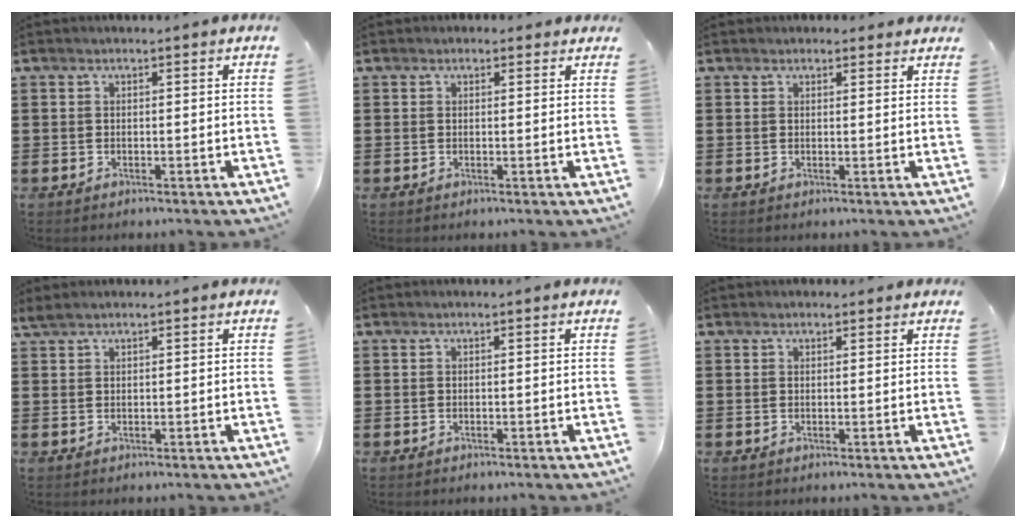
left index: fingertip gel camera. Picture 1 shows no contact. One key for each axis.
{"total": 0.9, "fx": 0.5, "fy": 0.7, "fz": 0.3, "tx": -0.008, "ty": 0.007, "tz": 0.008}
{"total": 1.5, "fx": 1.3, "fy": 0.7, "fz": 0.2, "tx": 0.001, "ty": 0.002, "tz": 0.023}
{"total": 1.2, "fx": 1.0, "fy": 0.2, "fz": 0.6, "tx": -0.015, "ty": 0.002, "tz": 0.019}
{"total": 0.0}
{"total": 1.0, "fx": 0.8, "fy": 0.4, "fz": 0.1, "tx": -0.004, "ty": 0.004, "tz": 0.016}